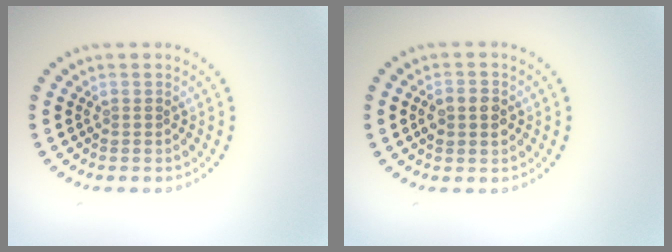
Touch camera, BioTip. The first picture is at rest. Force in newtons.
{"total": 2.9, "press": 2.9, "slide": 0.1}